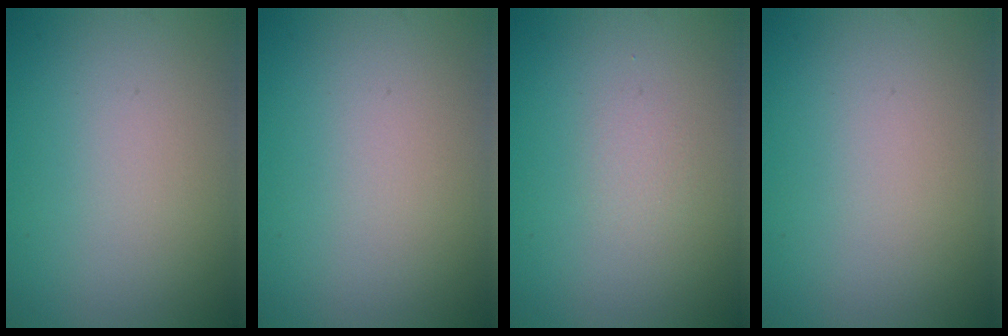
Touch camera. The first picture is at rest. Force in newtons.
{"total": 0.0}
{"total": 0.7, "press": 0.7, "slide": 0.1}
{"total": 0.0}